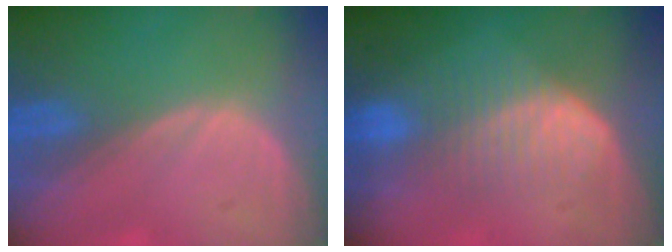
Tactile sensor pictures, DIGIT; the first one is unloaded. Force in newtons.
{"total": 6.8, "press": 6.6, "slide": 1.4}